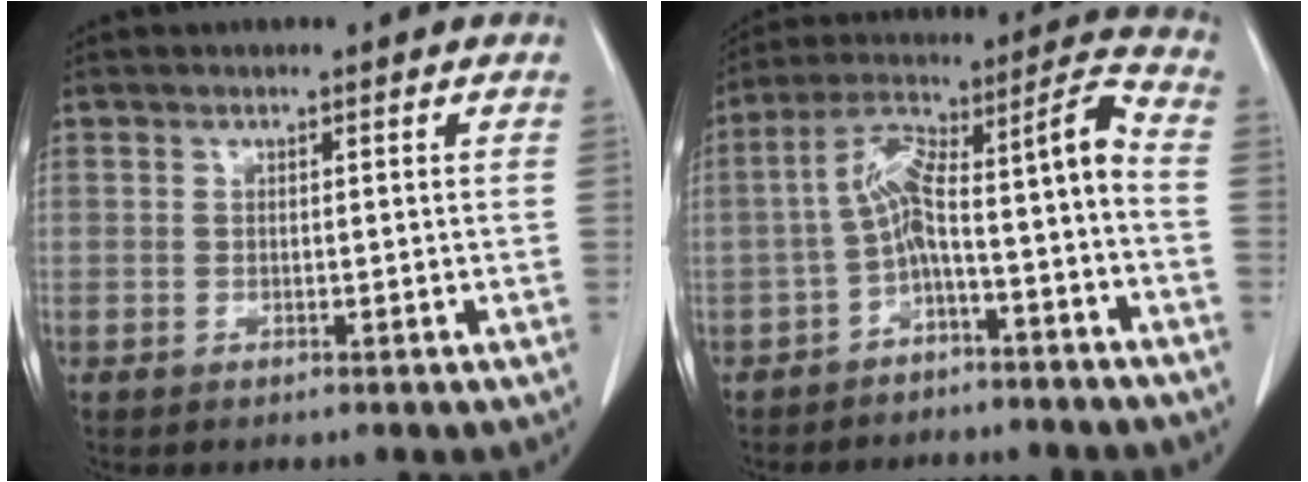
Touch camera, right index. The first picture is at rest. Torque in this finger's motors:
{"motor_torque": [1.19, -0.50, 0.60, 0.15]}